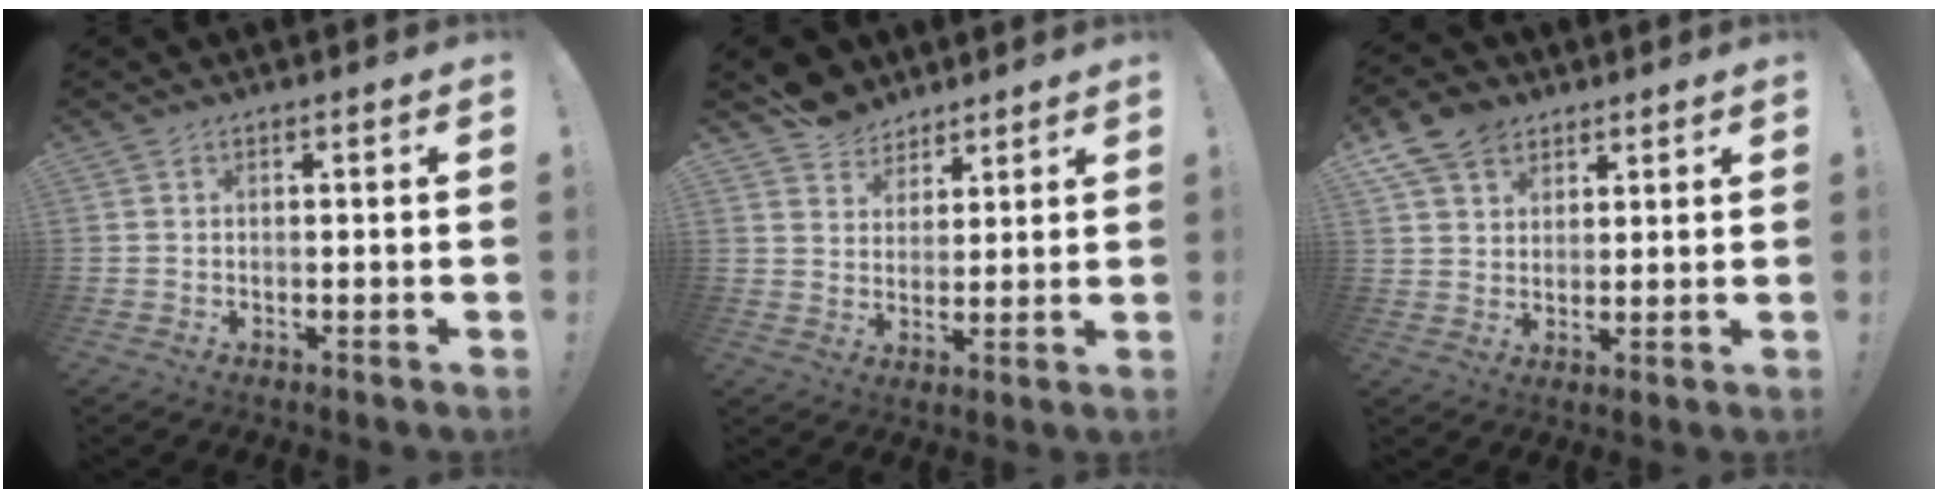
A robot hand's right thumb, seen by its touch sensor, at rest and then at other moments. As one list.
[{"total": 7.6, "force": [6.0, 4.6, 0.4], "torque": [-0.012, -0.044, 0.119]}, {"total": 9.0, "force": [5.7, 6.0, 3.4], "torque": [-0.058, -0.025, 0.113]}]